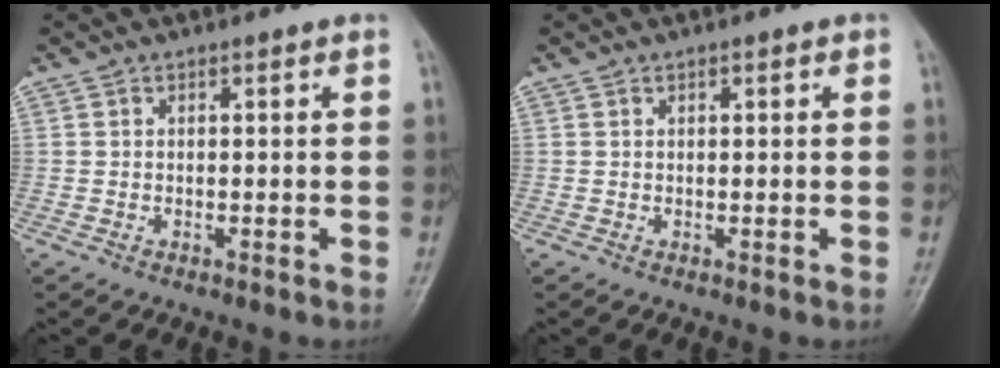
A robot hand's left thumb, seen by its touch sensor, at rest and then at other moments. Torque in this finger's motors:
{"motor_torque": [-0.06, 0.12, -0.22, -0.17, -0.02]}